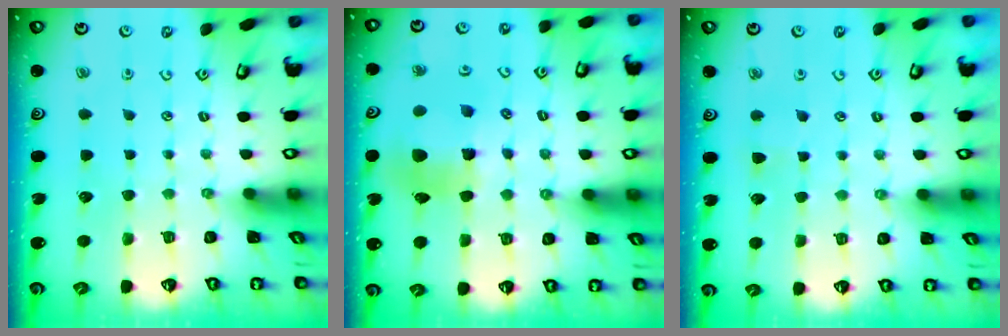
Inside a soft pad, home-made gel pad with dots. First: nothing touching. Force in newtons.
{"total": 11.0, "press": 10.9, "slide": 1.4}
{"total": 2.9, "press": 2.8, "slide": 0.4}